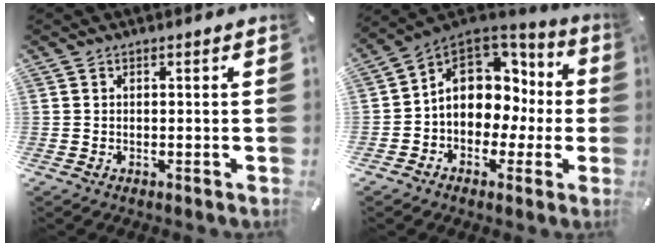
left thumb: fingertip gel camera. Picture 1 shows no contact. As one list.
[{"total": 11.6, "force": [1.9, 9.7, 6.1], "torque": [-0.105, -0.012, 0.039]}]